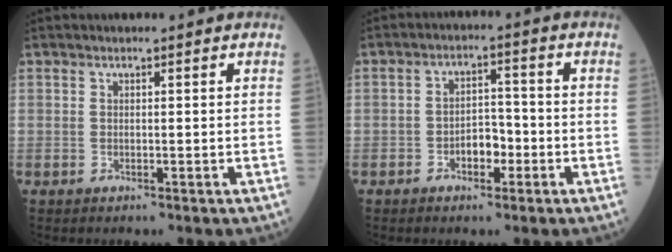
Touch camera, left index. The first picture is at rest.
{"total": 4.1, "force": [-2.0, 2.2, 2.9], "torque": [-0.044, 0.007, -0.038]}